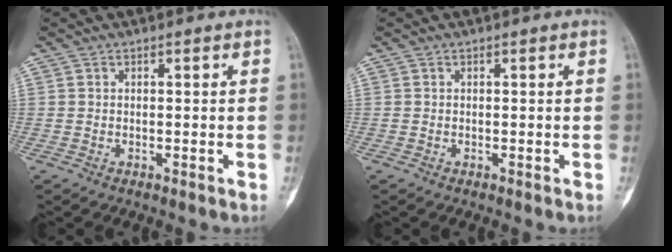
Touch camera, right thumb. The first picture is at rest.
{"total": 0.0}